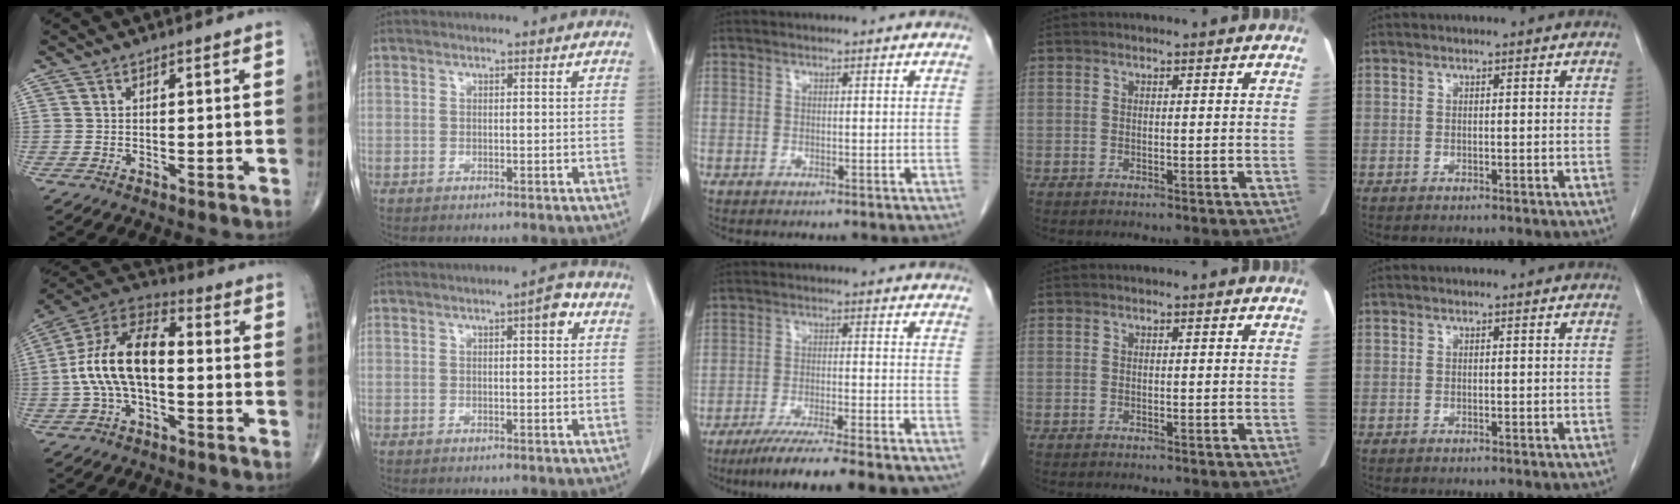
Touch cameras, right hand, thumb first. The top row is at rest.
{"thumb": {"total": 15.2, "force": [-1.1, 8.0, 12.9], "torque": [-0.249, 0.044, -0.030]}, "index": {"total": 3.4, "force": [1.3, 0.8, 3.0], "torque": [-0.038, 0.008, 0.014]}, "middle": {"total": 13.8, "force": [-11.8, 0.1, 7.3], "torque": [-0.101, -0.032, -0.180]}}